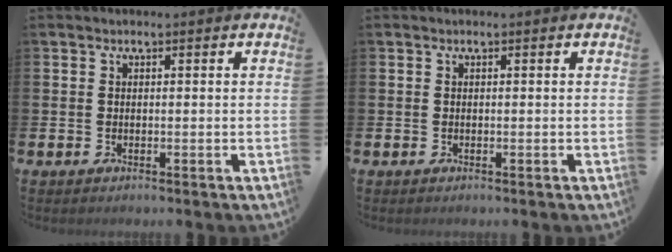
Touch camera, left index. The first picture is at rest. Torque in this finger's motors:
{"motor_torque": [0.00, 0.00, 0.01, -0.01]}